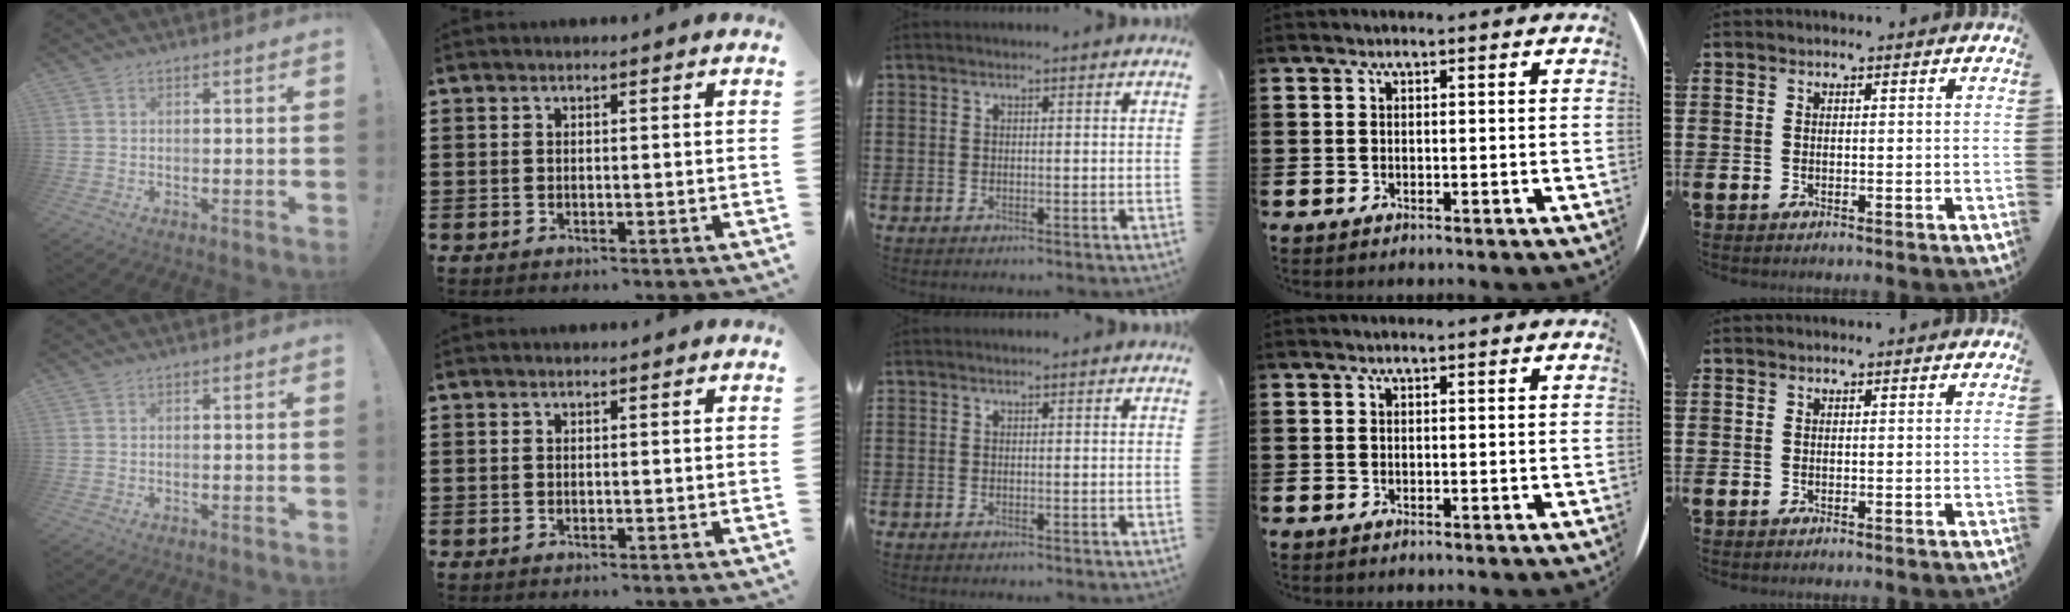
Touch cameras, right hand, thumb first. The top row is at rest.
{}